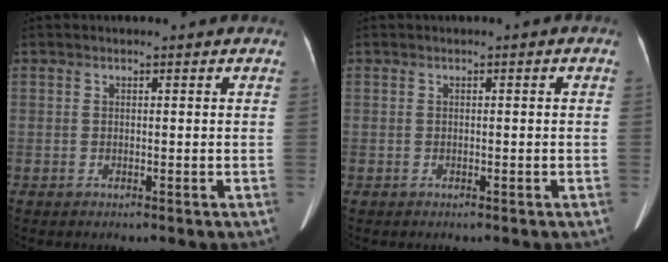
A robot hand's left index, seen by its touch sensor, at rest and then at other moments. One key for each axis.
{"total": 0.0}